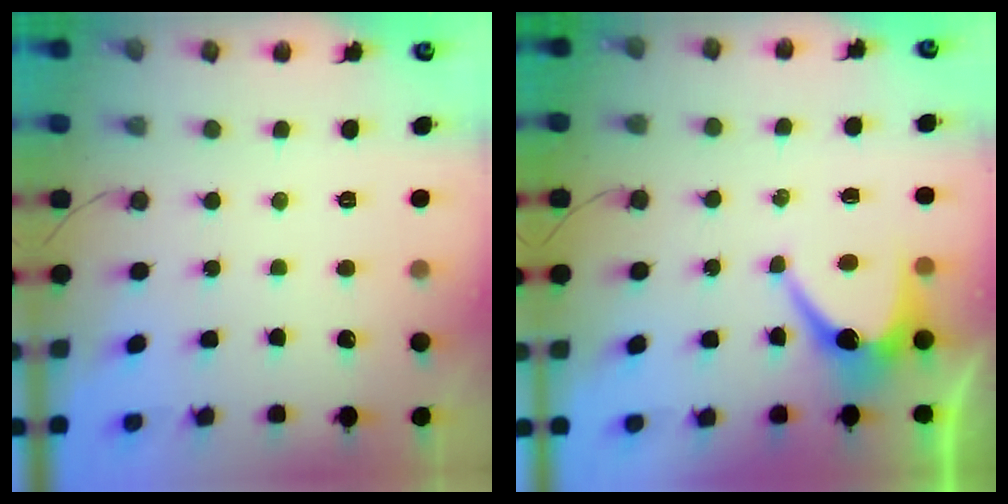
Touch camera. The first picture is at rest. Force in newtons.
{"total": 7.4, "press": 7.3, "slide": 0.8}